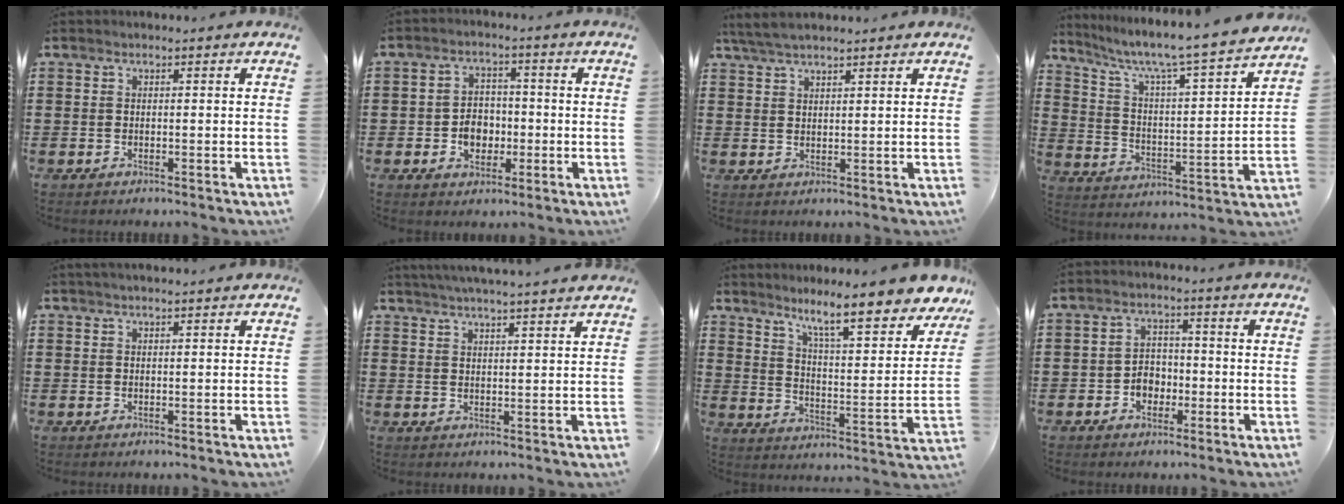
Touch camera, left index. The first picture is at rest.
{"total": 4.9, "force": [-1.2, 3.8, 2.9], "torque": [-0.053, 0.005, -0.027]}
{"total": 3.5, "force": [3.1, 0.5, 1.6], "torque": [-0.039, 0.002, 0.059]}
{"total": 6.2, "force": [5.3, 0.2, 3.2], "torque": [-0.089, -0.052, 0.078]}
{"total": 0.9, "force": [0.7, 0.0, 0.5], "torque": [-0.011, 0.000, 0.013]}
{"total": 3.5, "force": [3.3, -0.8, 0.8], "torque": [-0.026, -0.015, 0.057]}
{"total": 9.4, "force": [7.9, 0.1, 5.1], "torque": [-0.112, -0.057, 0.128]}
{"total": 3.7, "force": [-1.6, 2.9, 1.8], "torque": [-0.040, 0.006, -0.035]}